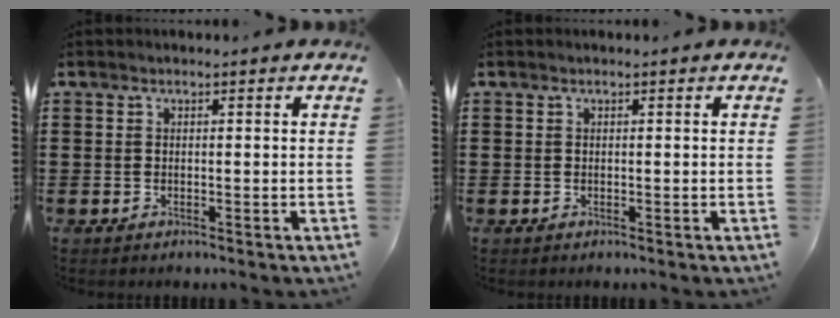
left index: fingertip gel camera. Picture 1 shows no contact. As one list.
[{"total": 0.0}]